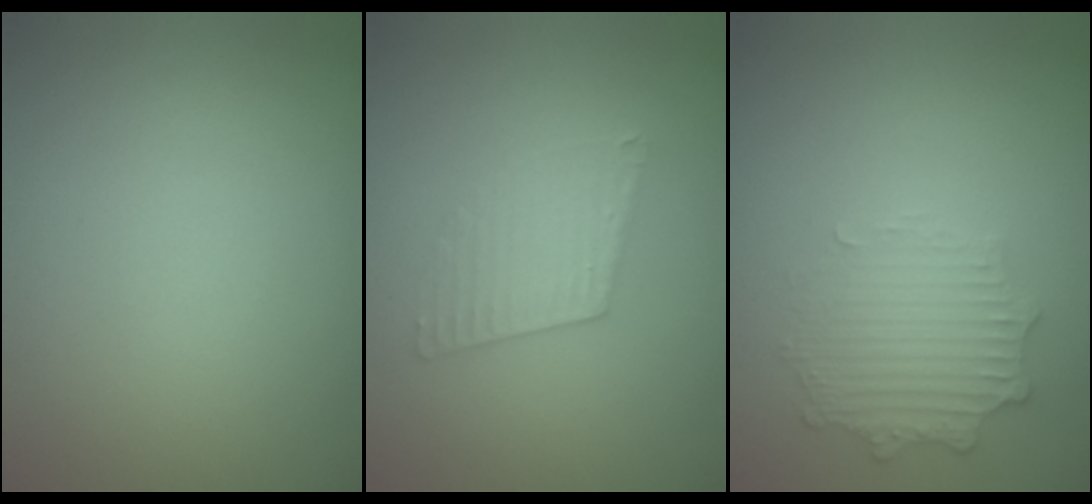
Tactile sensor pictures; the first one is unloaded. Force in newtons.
{"total": 2.5, "press": 2.5, "slide": 0.2}
{"total": 2.6, "press": 2.5, "slide": 0.7}